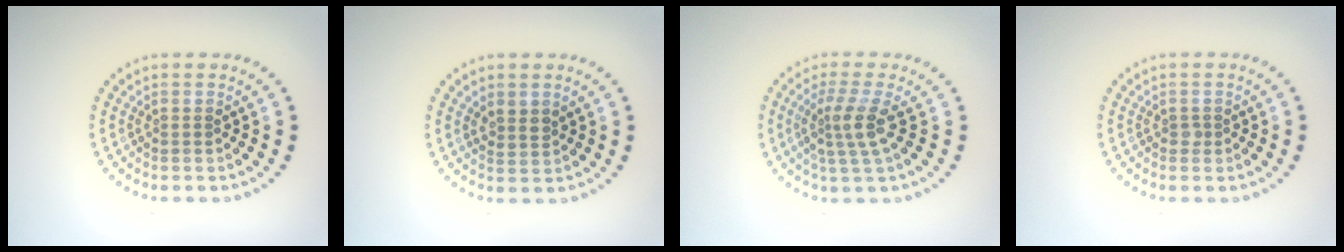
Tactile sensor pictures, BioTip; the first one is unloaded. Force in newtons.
{"total": 1.4, "press": 1.2, "slide": 0.8}
{"total": 2.9, "press": 2.2, "slide": 1.9}
{"total": 0.6, "press": 0.4, "slide": 0.4}